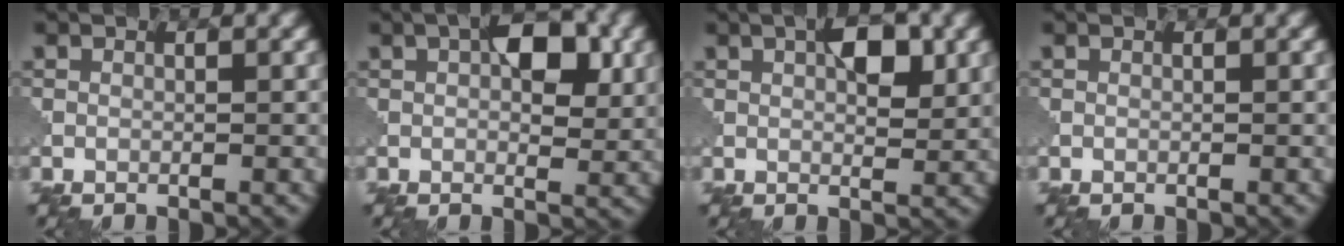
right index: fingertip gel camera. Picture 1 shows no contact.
{"total": 5.3, "force": [1.9, 2.7, 4.1], "torque": [-0.056, 0.001, 0.028]}
{"total": 3.8, "force": [1.6, 1.5, 3.1], "torque": [-0.047, 0.003, 0.027]}
{"total": 0.0}